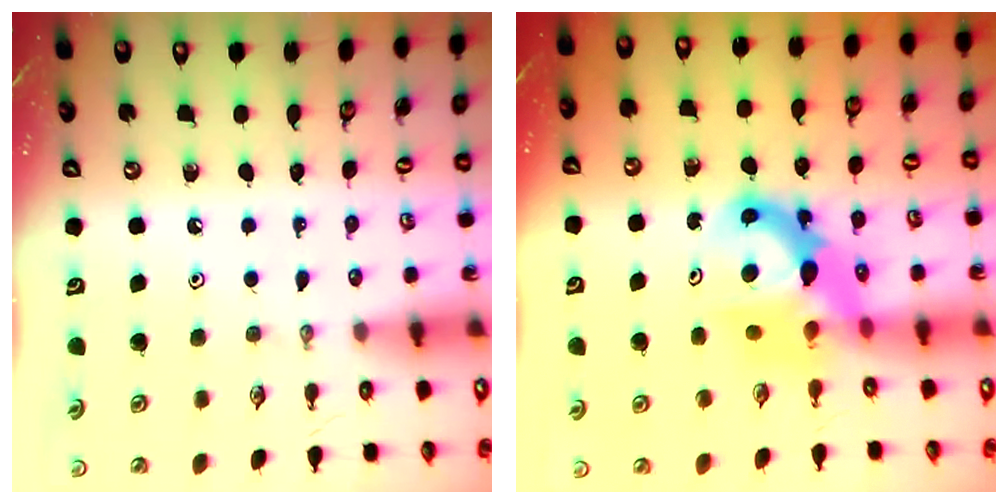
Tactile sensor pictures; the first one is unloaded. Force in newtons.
{"total": 8.7, "press": 8.7, "slide": 0.7}